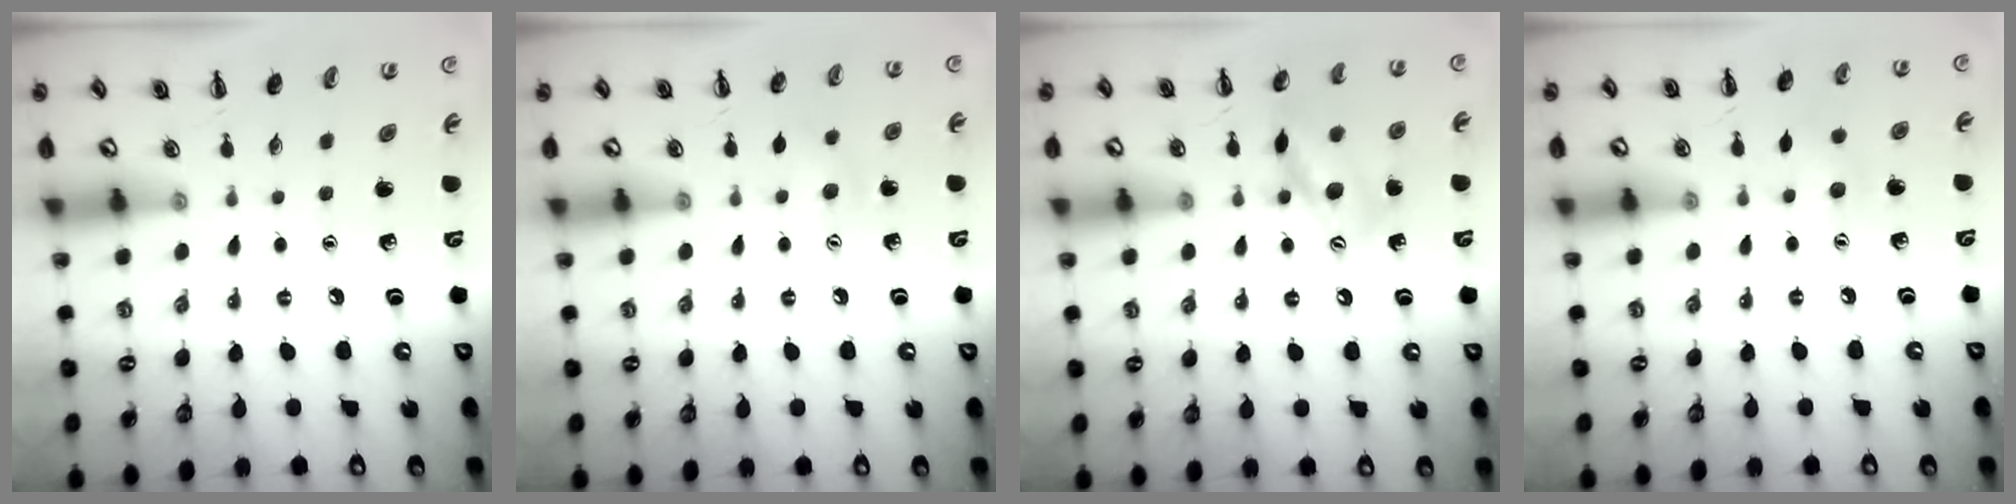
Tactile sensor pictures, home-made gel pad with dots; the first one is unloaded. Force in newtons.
{"total": 6.3, "press": 6.2, "slide": 1.3}
{"total": 13.6, "press": 13.3, "slide": 2.9}
{"total": 4.4, "press": 4.3, "slide": 1.0}